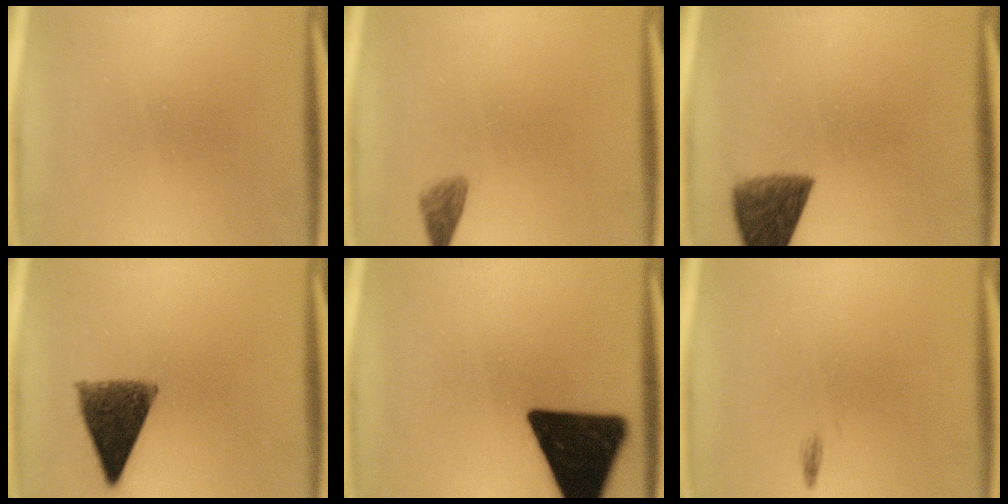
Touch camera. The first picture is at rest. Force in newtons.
{"total": 1.9}
{"total": 7.9}
{"total": 10.1}
{"total": 17.7}
{"total": 0.5}